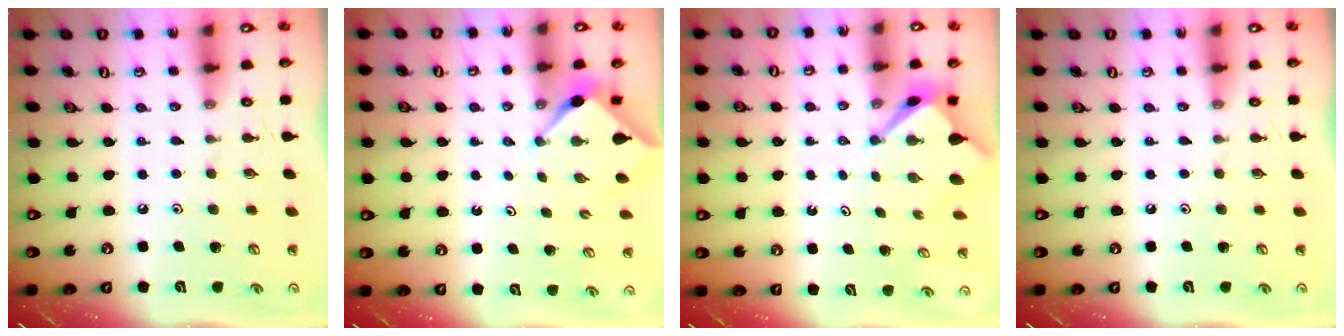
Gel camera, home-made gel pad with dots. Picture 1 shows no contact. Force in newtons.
{"total": 3.0, "press": 2.9, "slide": 0.4}
{"total": 3.2, "press": 3.2, "slide": 0.3}
{"total": 0.0}